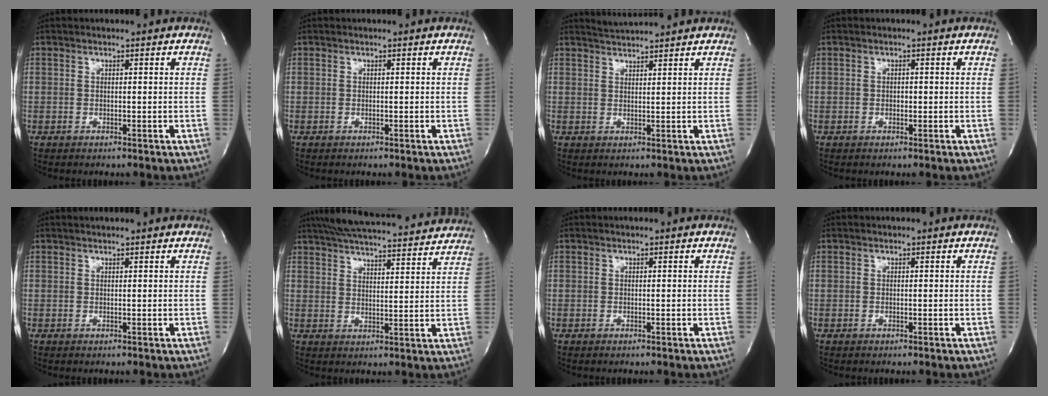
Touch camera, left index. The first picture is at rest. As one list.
[{"total": 0.0}, {"total": 3.6, "force": [3.5, -0.8, 0.4], "torque": [-0.010, 0.010, 0.061]}, {"total": 0.7, "force": [-0.2, 0.5, 0.4], "torque": [-0.008, -0.001, -0.005]}, {"total": 1.9, "force": [1.7, 0.0, 0.7], "torque": [-0.009, 0.015, 0.026]}, {"total": 21.4, "force": [19.8, 2.6, 7.9], "torque": [-0.135, 0.015, 0.265]}, {"total": 0.0}, {"total": 0.0}]